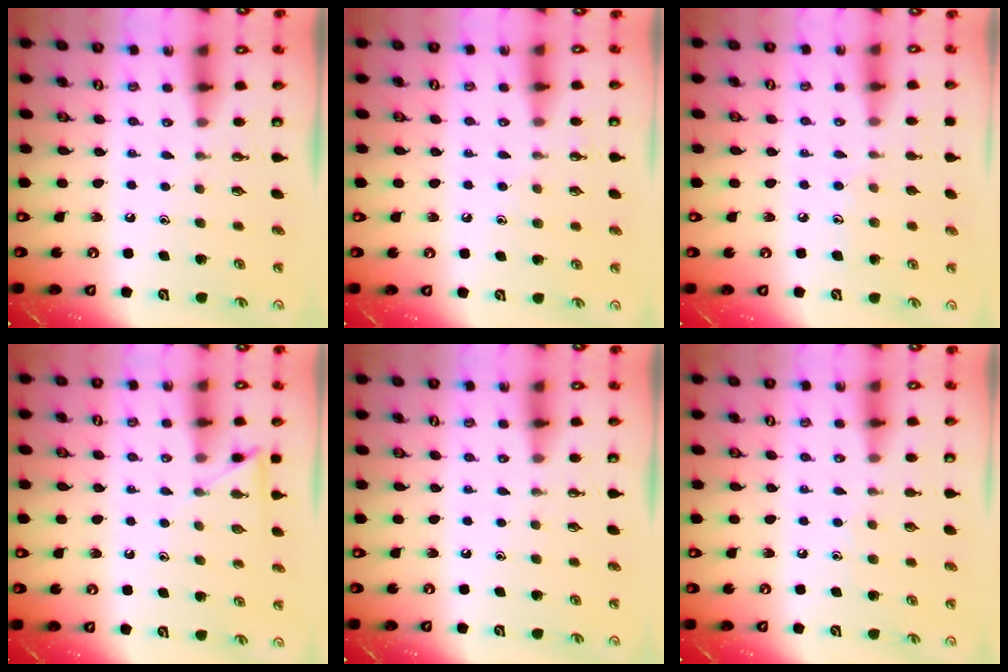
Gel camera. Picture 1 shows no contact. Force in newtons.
{"total": 5.3, "press": 5.3, "slide": 0.5}
{"total": 5.4, "press": 5.4, "slide": 0.5}
{"total": 5.1, "press": 5.1, "slide": 0.7}
{"total": 0.0}
{"total": 4.9, "press": 4.9, "slide": 0.6}